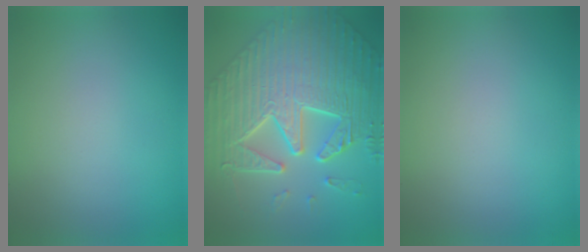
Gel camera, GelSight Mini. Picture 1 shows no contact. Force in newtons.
{"total": 10.1, "press": 7.5, "slide": 6.8}
{"total": 0.0}